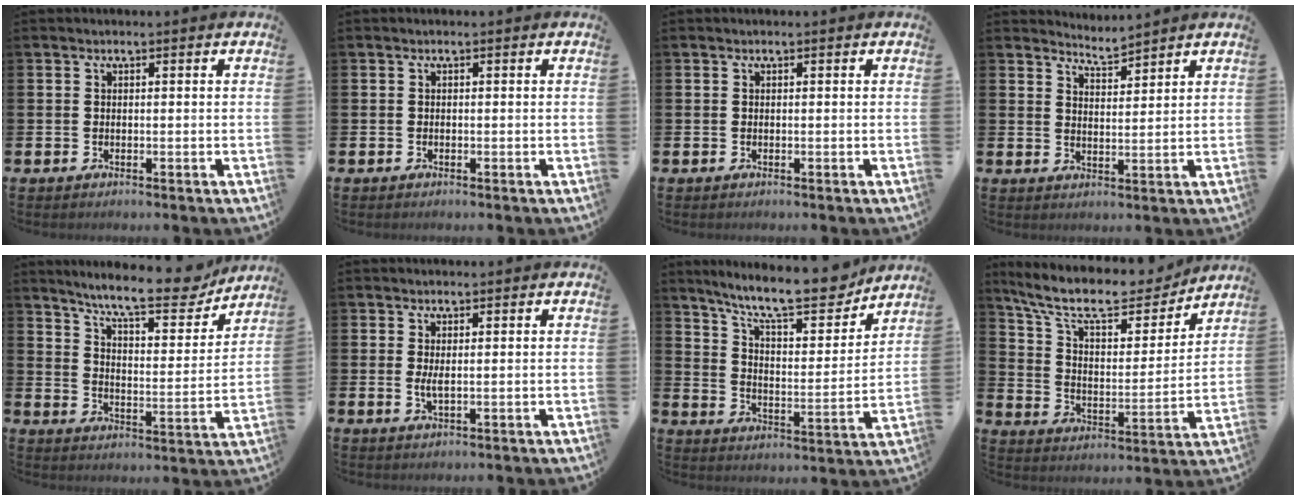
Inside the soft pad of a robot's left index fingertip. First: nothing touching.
{"total": 0.0}
{"total": 0.0}
{"total": 3.7, "force": [3.7, -0.2, -0.4], "torque": [0.004, -0.027, 0.065]}
{"total": 10.3, "force": [9.2, 1.7, 4.3], "torque": [-0.098, -0.057, 0.154]}
{"total": 1.5, "force": [0.4, 0.3, 1.5], "torque": [-0.026, -0.001, 0.006]}
{"total": 12.3, "force": [10.7, 2.4, 5.5], "torque": [-0.125, -0.068, 0.184]}
{"total": 12.5, "force": [10.9, 3.5, 5.2], "torque": [-0.134, -0.066, 0.186]}